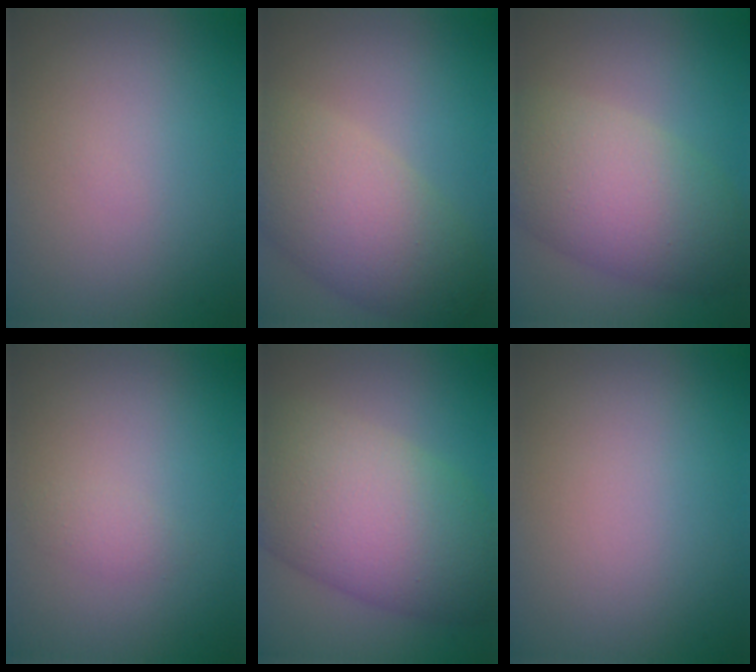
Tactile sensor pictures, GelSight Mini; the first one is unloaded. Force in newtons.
{"total": 7.0, "press": 7.0, "slide": 0.3}
{"total": 8.0, "press": 8.0, "slide": 0.3}
{"total": 0.9, "press": 0.9, "slide": 0.1}
{"total": 11.0, "press": 11.0, "slide": 0.3}
{"total": 0.0}